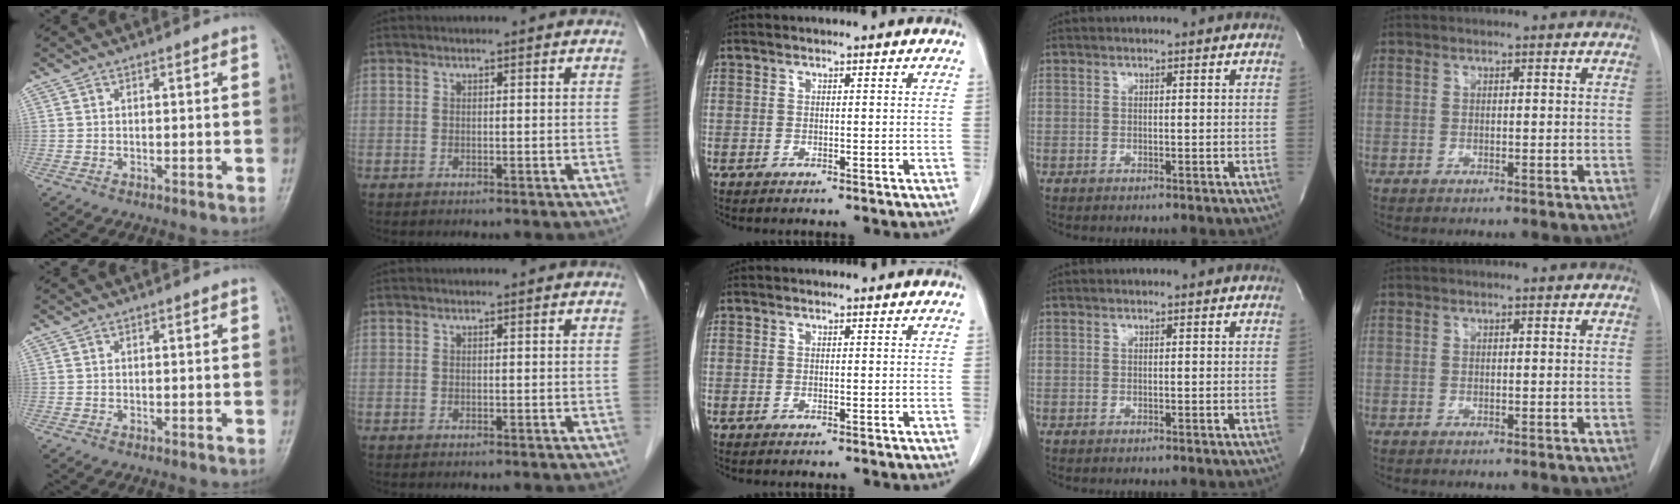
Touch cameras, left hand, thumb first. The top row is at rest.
{}